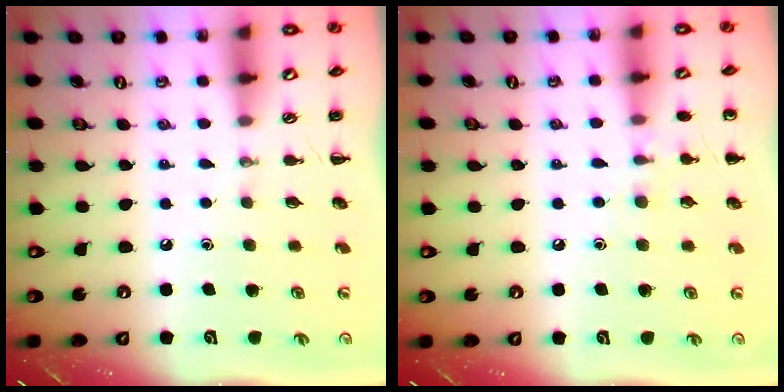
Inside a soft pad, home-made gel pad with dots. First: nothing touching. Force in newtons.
{"total": 6.3, "press": 5.9, "slide": 2.0}